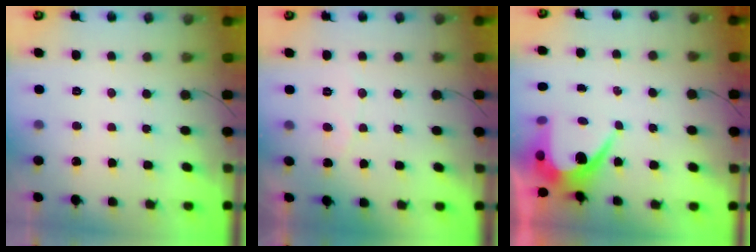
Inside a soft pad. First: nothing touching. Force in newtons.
{"total": 2.8, "press": 2.8, "slide": 0.1}
{"total": 7.7, "press": 7.7, "slide": 0.5}